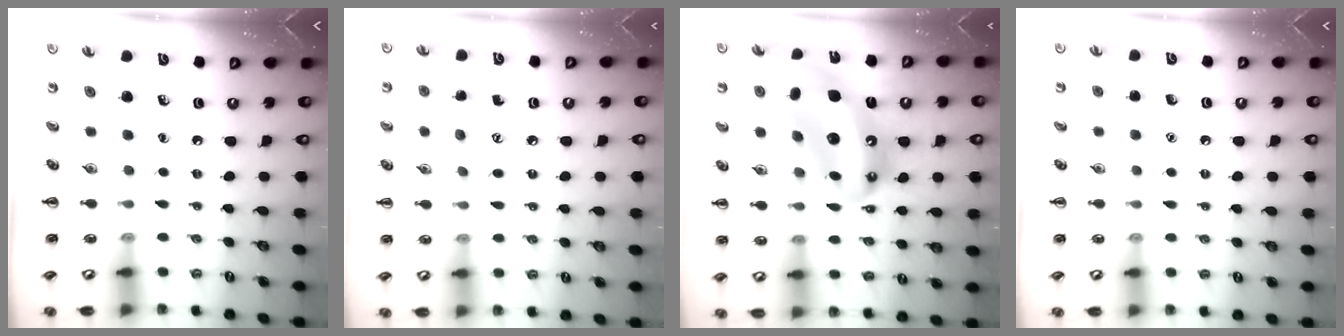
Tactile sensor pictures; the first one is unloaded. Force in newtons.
{"total": 5.8, "press": 5.6, "slide": 1.5}
{"total": 15.4, "press": 14.7, "slide": 4.6}
{"total": 1.4, "press": 1.4, "slide": 0.1}